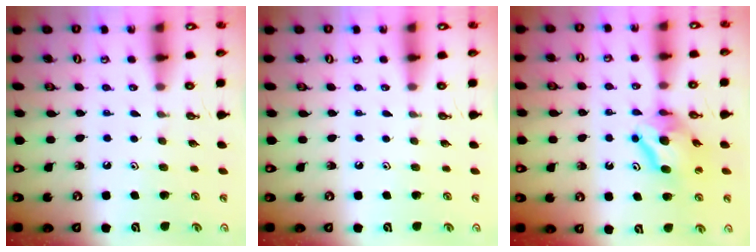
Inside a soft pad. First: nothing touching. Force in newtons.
{"total": 0.0}
{"total": 8.9, "press": 8.9, "slide": 0.8}